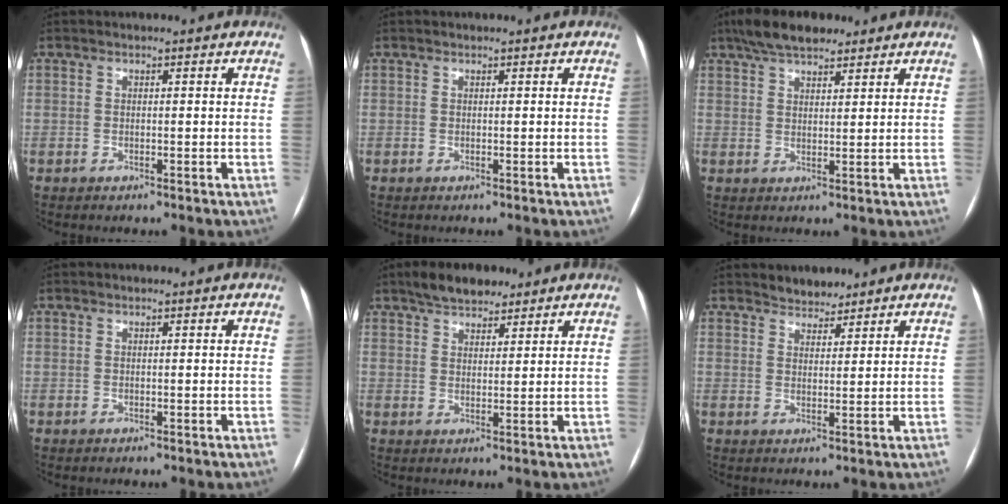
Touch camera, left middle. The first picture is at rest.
{"total": 0.0}
{"total": 8.2, "force": [6.3, 2.9, 4.3], "torque": [-0.075, 0.025, 0.109]}
{"total": 0.0}
{"total": 6.2, "force": [4.8, 2.7, 2.8], "torque": [-0.046, 0.015, 0.083]}
{"total": 3.1, "force": [2.8, 1.2, 0.2], "torque": [-0.003, 0.005, 0.046]}